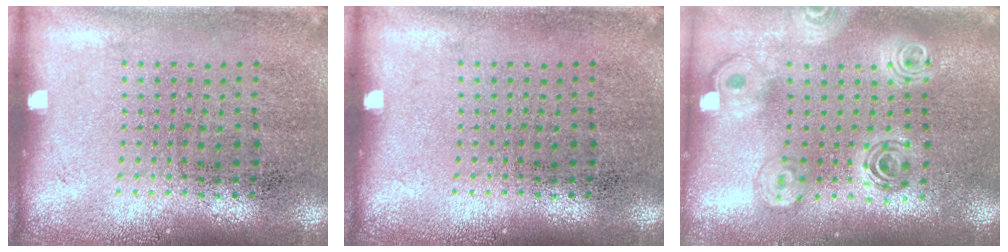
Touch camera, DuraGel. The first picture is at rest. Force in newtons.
{"total": 0.0}
{"total": 2.0, "press": 1.7, "slide": 1.1}